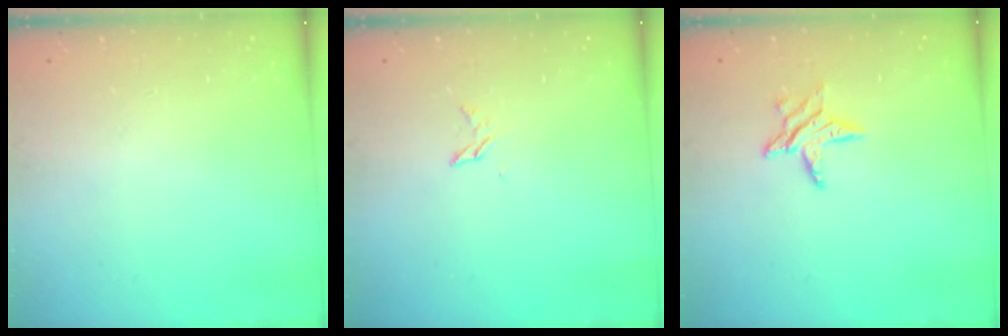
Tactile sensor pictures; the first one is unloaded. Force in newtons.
{"total": 3.1, "press": 3.1, "slide": 0.4}
{"total": 6.8, "press": 6.8, "slide": 0.2}